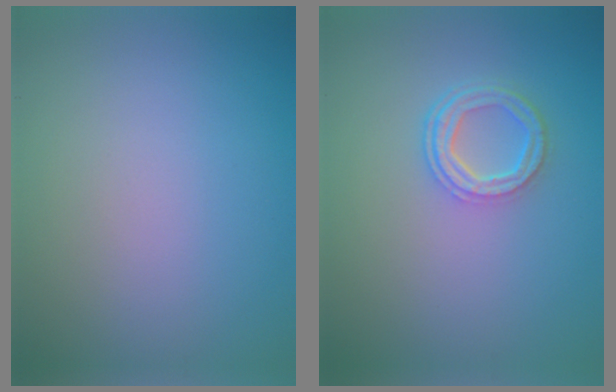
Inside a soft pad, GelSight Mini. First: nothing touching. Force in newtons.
{"total": 3.6, "press": 2.8, "slide": 2.3}